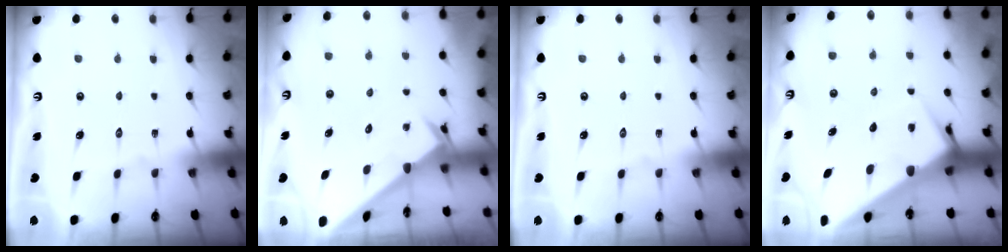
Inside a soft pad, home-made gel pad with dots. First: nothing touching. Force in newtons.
{"total": 2.6, "press": 2.6, "slide": 0.2}
{"total": 0.0}
{"total": 7.3, "press": 7.3, "slide": 0.7}